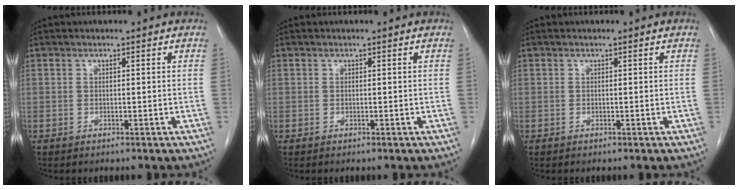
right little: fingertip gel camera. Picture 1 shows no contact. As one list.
[{"total": 0.0}, {"total": 0.0}]